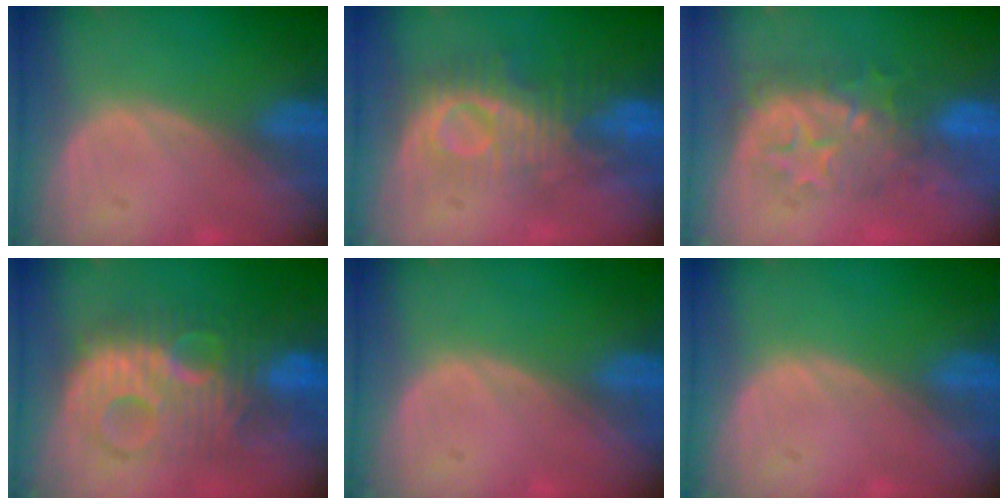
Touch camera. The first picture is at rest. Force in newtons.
{"total": 9.1, "press": 8.3, "slide": 3.7}
{"total": 8.7, "press": 8.0, "slide": 3.5}
{"total": 10.2, "press": 10.2, "slide": 0.4}
{"total": 0.0}
{"total": 0.0}